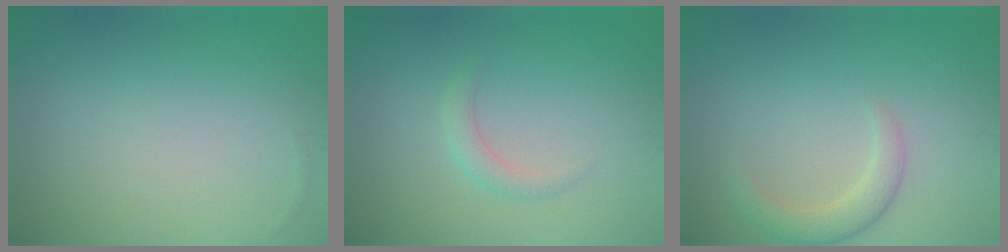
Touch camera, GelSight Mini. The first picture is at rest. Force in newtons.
{"total": 1.4, "press": 1.4, "slide": 0.1}
{"total": 2.5, "press": 2.5, "slide": 0.2}